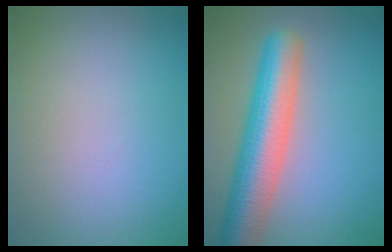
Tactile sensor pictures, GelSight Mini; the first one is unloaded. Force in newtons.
{"total": 8.0, "press": 8.0, "slide": 0.5}